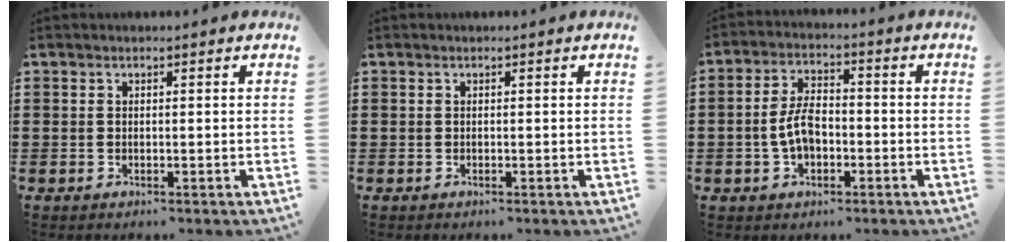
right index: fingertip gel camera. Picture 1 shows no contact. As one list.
[{"total": 0.0}, {"total": 5.7, "force": [-1.4, 3.1, 4.6], "torque": [-0.103, 0.002, -0.030]}]